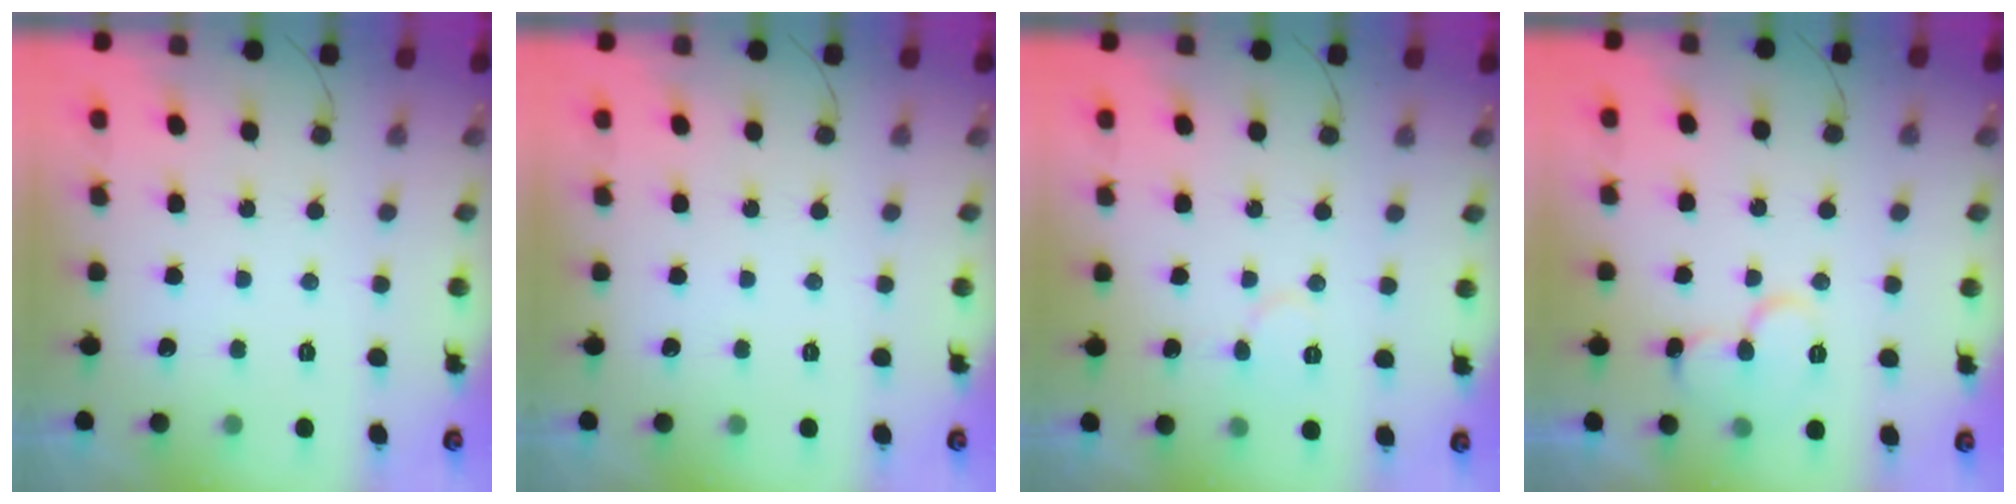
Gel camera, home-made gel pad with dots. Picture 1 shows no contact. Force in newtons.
{"total": 0.0}
{"total": 4.1, "press": 4.1, "slide": 0.5}
{"total": 10.9, "press": 10.8, "slide": 1.2}